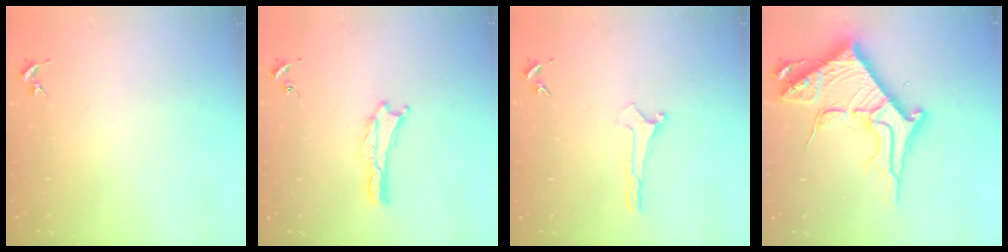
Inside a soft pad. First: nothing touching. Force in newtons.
{"total": 0.0}
{"total": 0.0}
{"total": 13.9, "press": 13.9, "slide": 1.5}